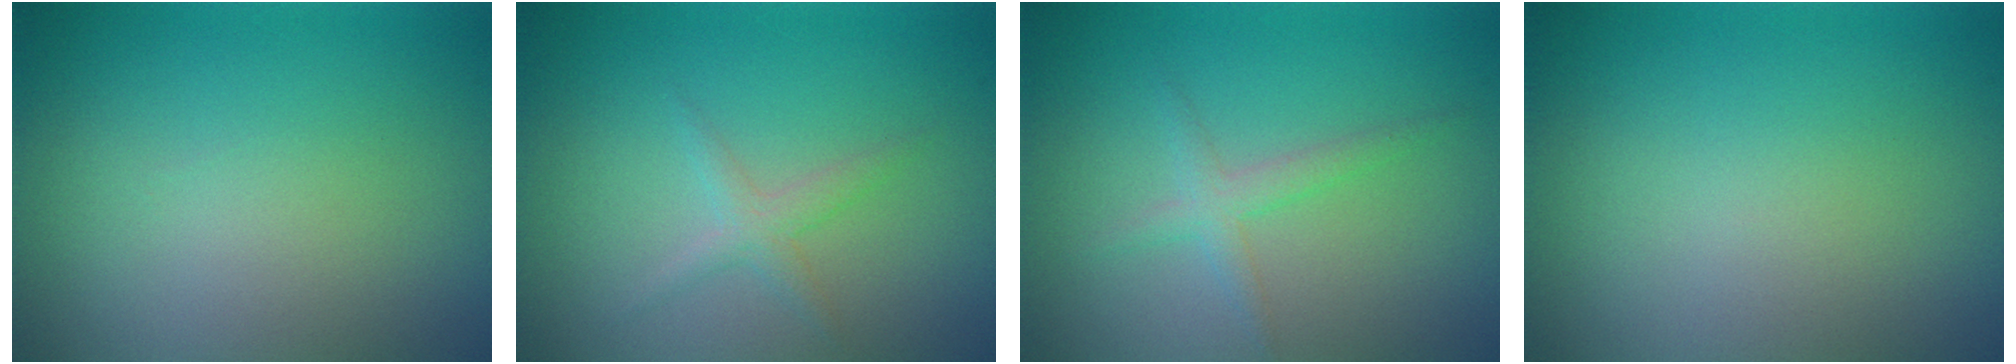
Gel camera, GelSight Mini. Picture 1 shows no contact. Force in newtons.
{"total": 1.5, "press": 1.5, "slide": 0.1}
{"total": 1.8, "press": 1.8, "slide": 0.0}
{"total": 0.0}